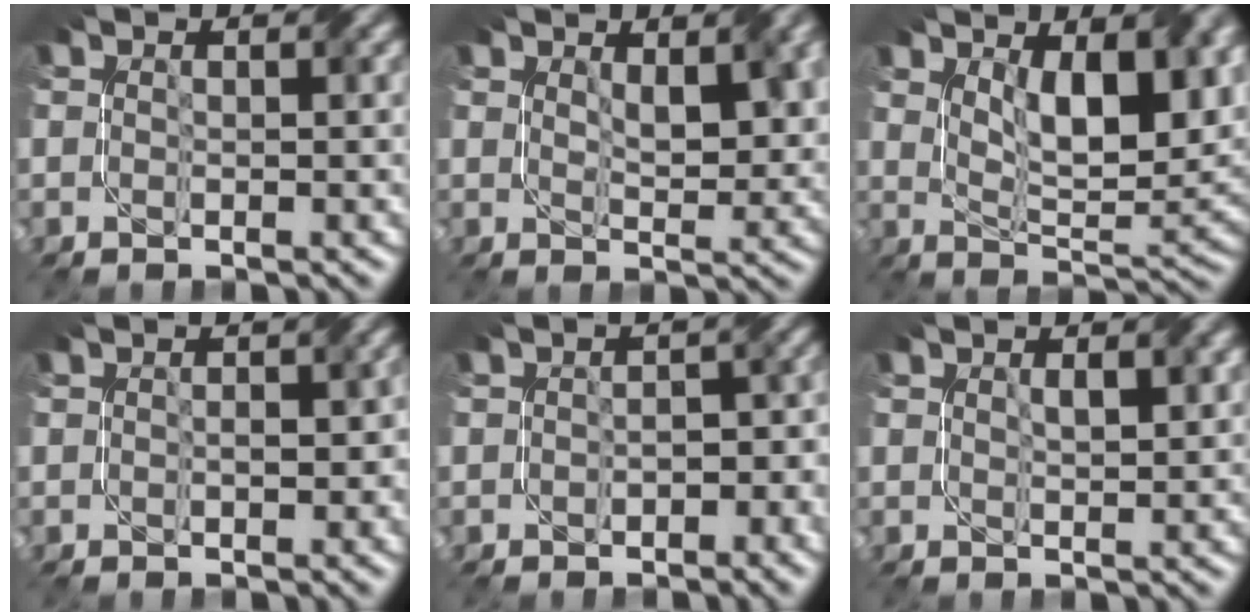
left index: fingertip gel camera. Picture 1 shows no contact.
{"total": 3.6, "force": [1.8, 1.3, 2.8], "torque": [-0.046, 0.001, 0.041]}
{"total": 9.0, "force": [3.6, 3.5, 7.4], "torque": [-0.116, -0.001, 0.069]}
{"total": 1.9, "force": [-0.1, 1.3, 1.4], "torque": [-0.013, 0.003, 0.009]}
{"total": 3.1, "force": [-1.4, 2.0, 1.9], "torque": [-0.013, 0.005, -0.015]}
{"total": 1.6, "force": [0.8, 0.6, 1.1], "torque": [-0.016, 0.006, 0.022]}